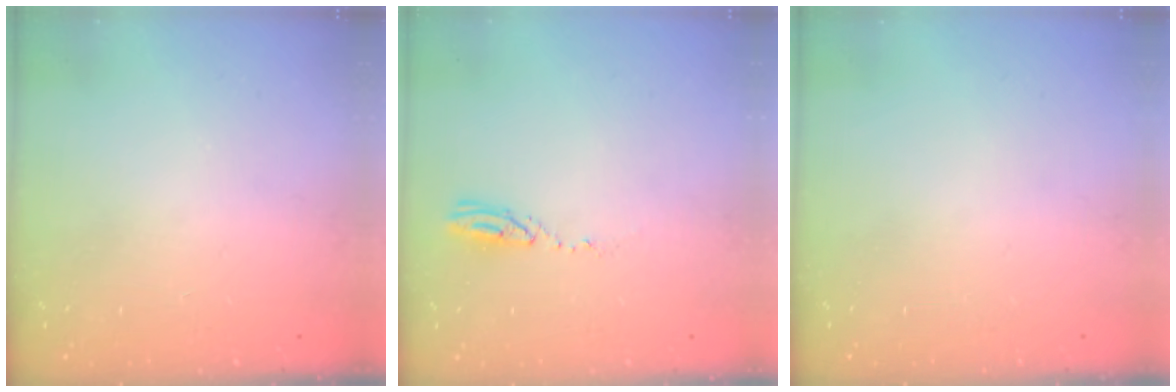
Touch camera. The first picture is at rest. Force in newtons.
{"total": 3.8, "press": 3.8, "slide": 0.2}
{"total": 0.0}